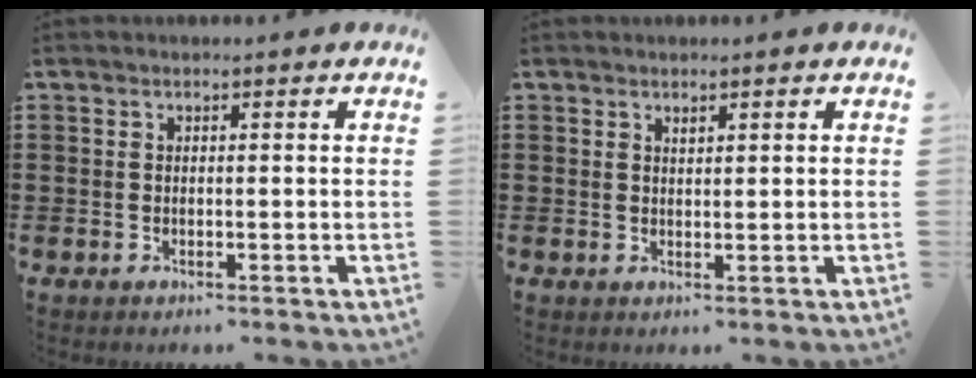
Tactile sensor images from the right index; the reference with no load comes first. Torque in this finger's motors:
{"motor_torque": [-0.17, -0.27, 0.03, 0.00]}